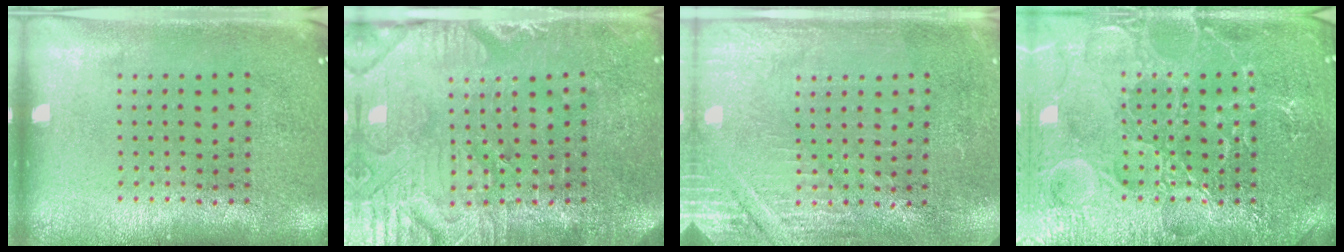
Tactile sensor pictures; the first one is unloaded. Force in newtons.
{"total": 4.0, "press": 3.9, "slide": 1.0}
{"total": 2.9, "press": 2.9, "slide": 0.4}
{"total": 5.0, "press": 4.9, "slide": 0.7}